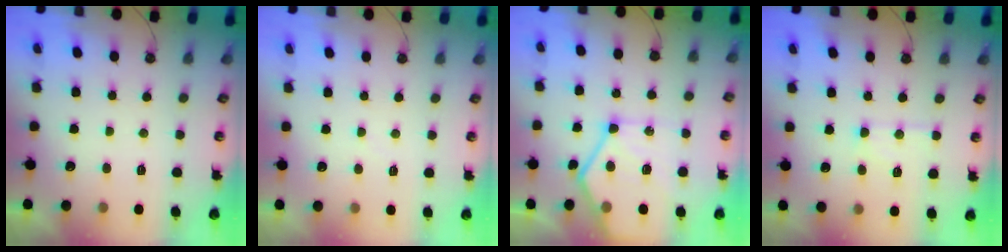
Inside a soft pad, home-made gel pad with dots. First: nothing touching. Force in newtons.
{"total": 3.3, "press": 3.3, "slide": 0.5}
{"total": 16.5, "press": 16.4, "slide": 1.8}
{"total": 8.9, "press": 8.8, "slide": 0.7}